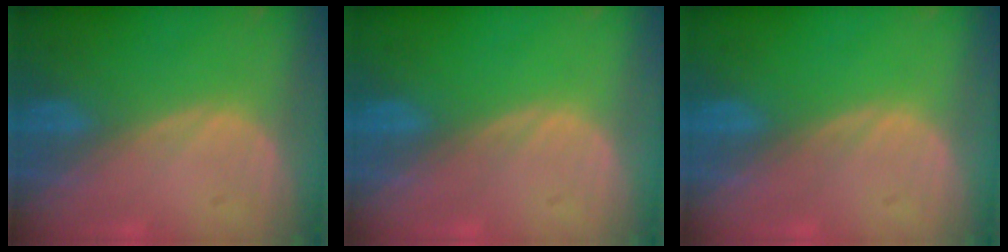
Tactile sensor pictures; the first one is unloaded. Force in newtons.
{"total": 0.0}
{"total": 0.0}